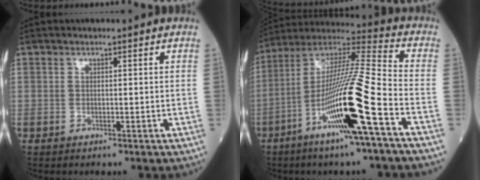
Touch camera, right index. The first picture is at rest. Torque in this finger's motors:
{"motor_torque": [2.14, 0.00, 1.05, 0.21]}